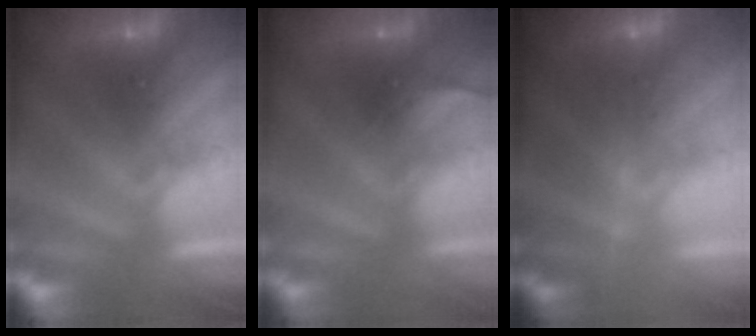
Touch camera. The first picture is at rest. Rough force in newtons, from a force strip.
{"total": 1.8}
{"total": 7.6}